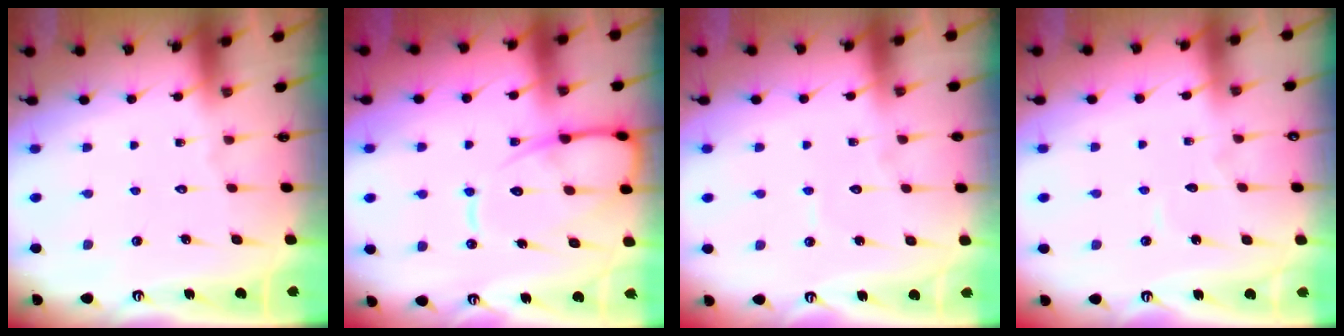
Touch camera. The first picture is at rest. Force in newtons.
{"total": 12.5, "press": 12.4, "slide": 1.5}
{"total": 3.6, "press": 3.6, "slide": 0.3}
{"total": 3.4, "press": 3.4, "slide": 0.1}